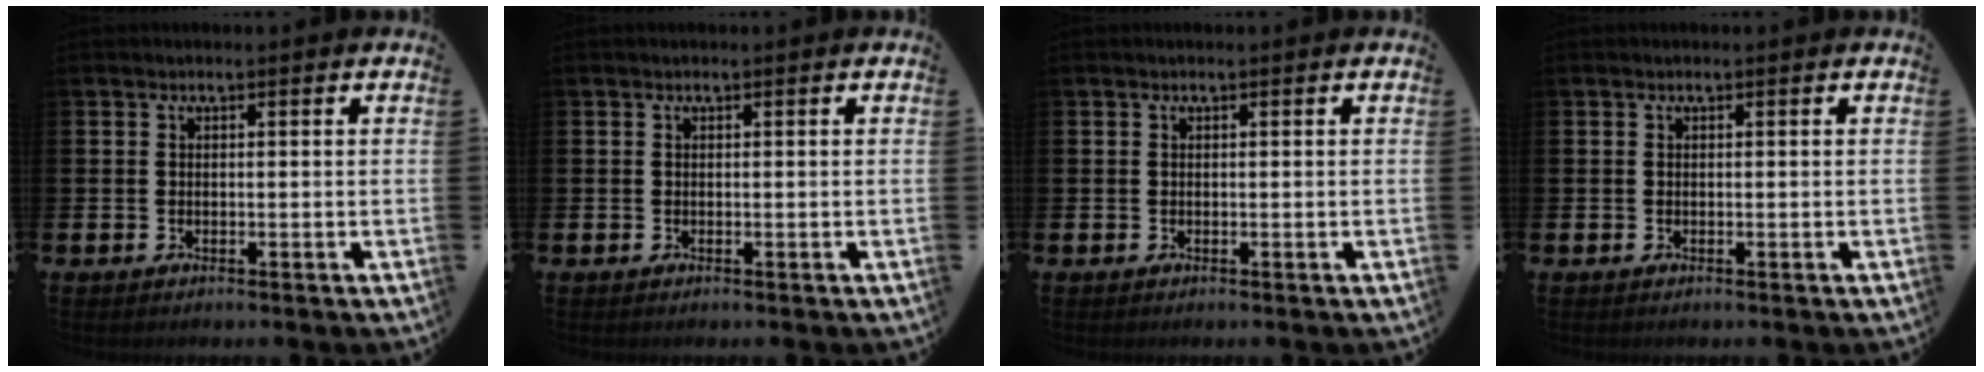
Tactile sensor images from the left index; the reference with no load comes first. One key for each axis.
{"total": 0.0}
{"total": 0.0}
{"total": 0.0}